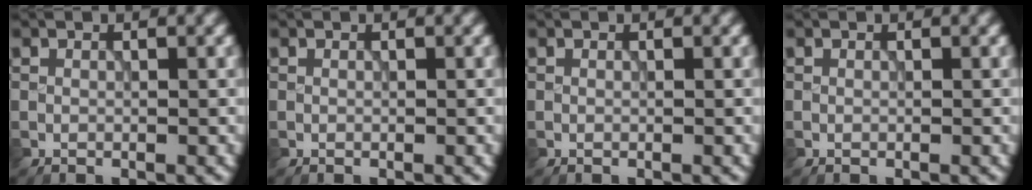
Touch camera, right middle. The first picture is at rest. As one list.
[{"total": 0.0}, {"total": 0.0}, {"total": 0.0}]